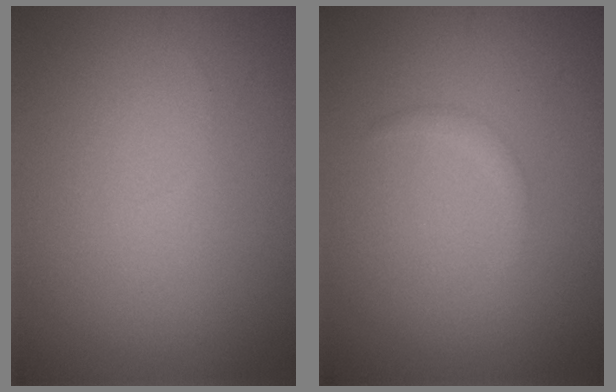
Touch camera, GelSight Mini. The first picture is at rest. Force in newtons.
{"total": 0.9, "press": 0.9, "slide": 0.1}